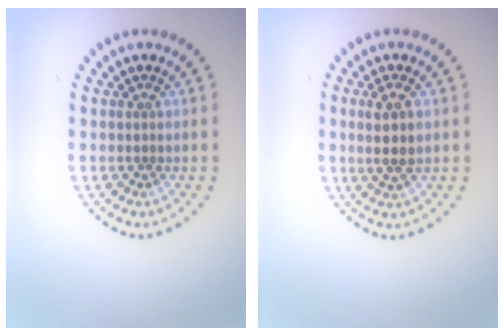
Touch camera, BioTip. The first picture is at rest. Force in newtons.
{"total": 2.7, "press": 2.5, "slide": 0.8}